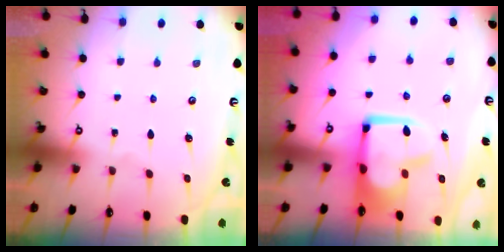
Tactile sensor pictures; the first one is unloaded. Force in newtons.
{"total": 3.5, "press": 3.4, "slide": 0.8}